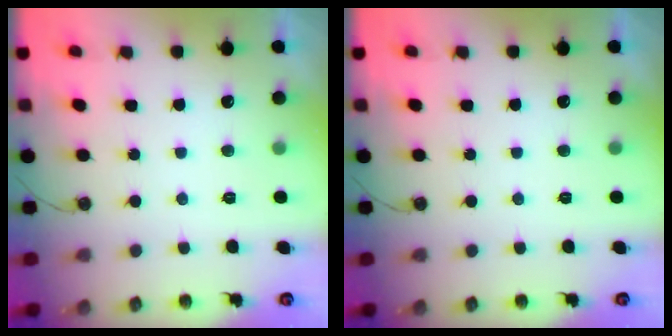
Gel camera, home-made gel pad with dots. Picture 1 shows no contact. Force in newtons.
{"total": 0.0}